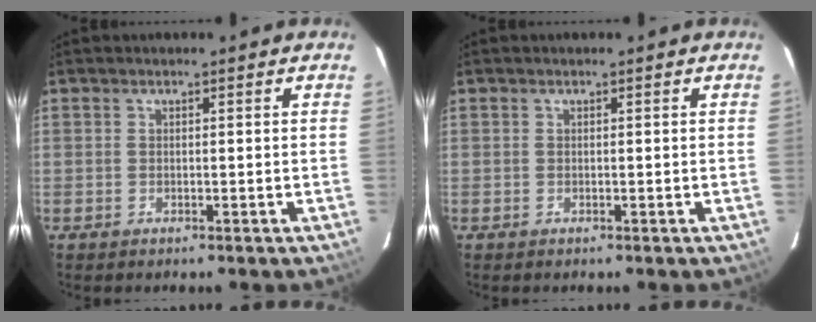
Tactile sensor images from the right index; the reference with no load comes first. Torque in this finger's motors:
{"motor_torque": [0.00, 0.00, 0.00, 0.00]}